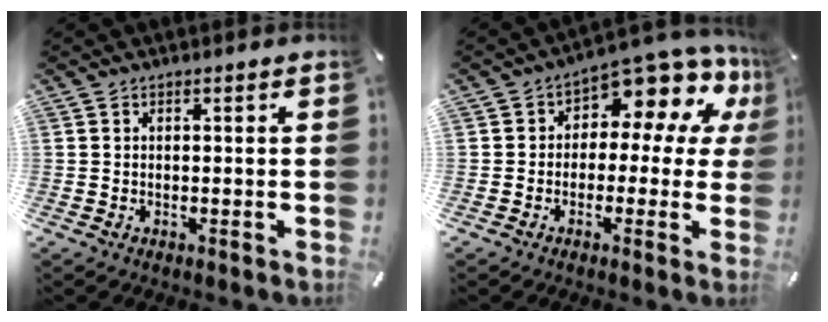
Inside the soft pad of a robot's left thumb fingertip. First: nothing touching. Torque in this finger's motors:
{"motor_torque": [0.66, 0.81, 0.65, 0.45, 0.07]}